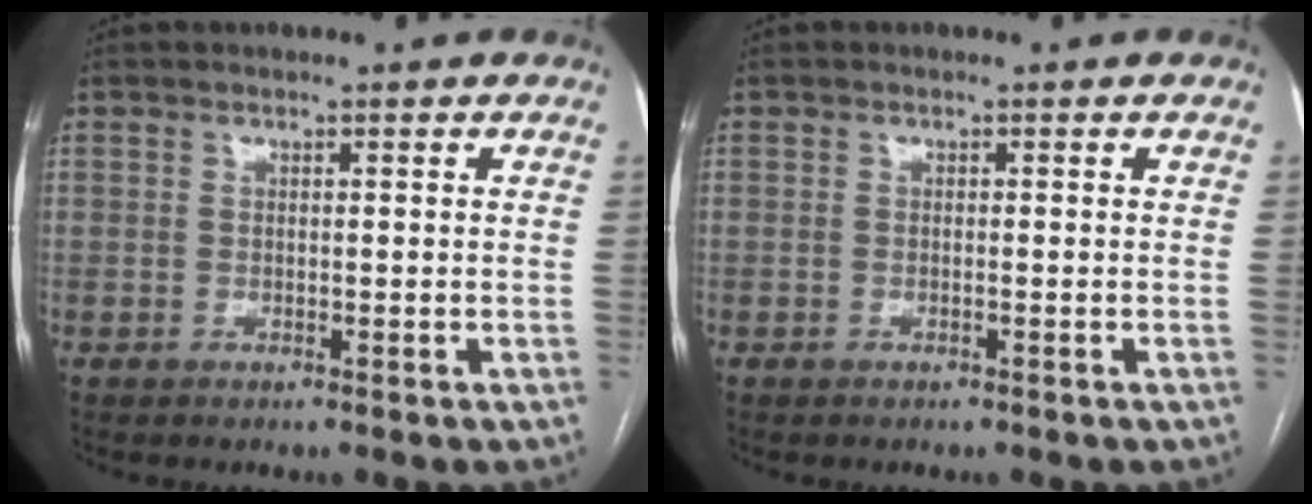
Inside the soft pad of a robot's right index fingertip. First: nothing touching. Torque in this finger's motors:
{"motor_torque": [-0.45, 0.12, -0.02, 0.00]}